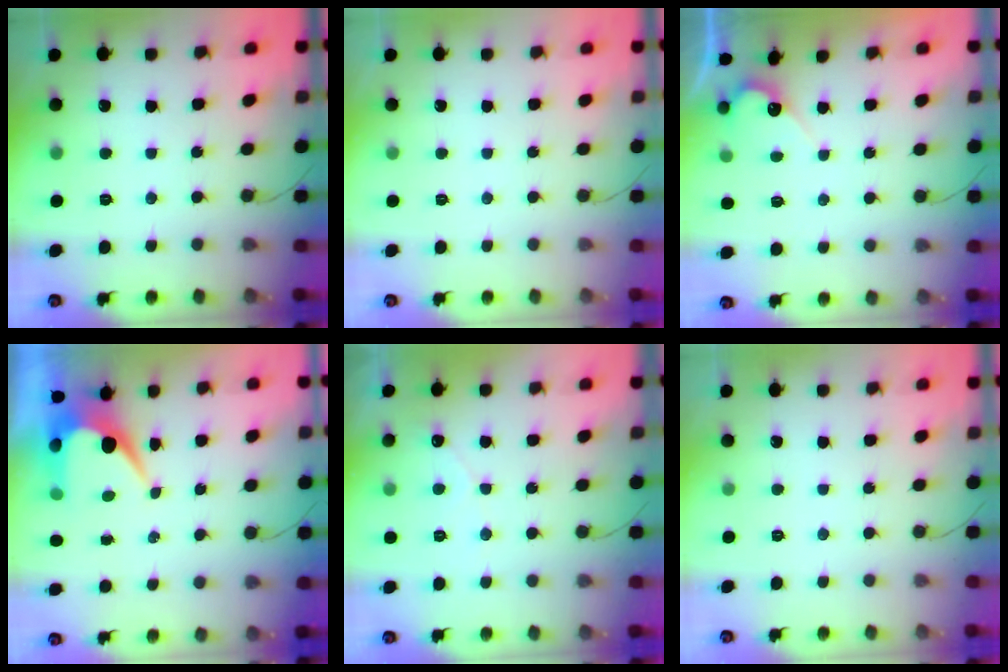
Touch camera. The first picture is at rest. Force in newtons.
{"total": 0.0}
{"total": 3.9, "press": 3.9, "slide": 0.2}
{"total": 7.5, "press": 7.4, "slide": 0.4}
{"total": 2.4, "press": 2.4, "slide": 0.1}
{"total": 0.0}